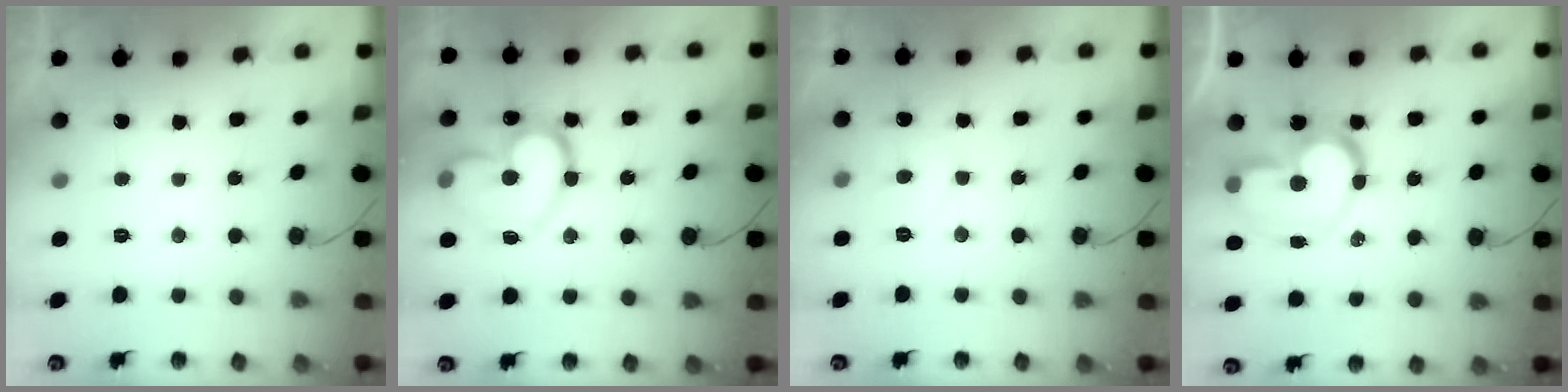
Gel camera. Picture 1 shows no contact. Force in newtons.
{"total": 18.9, "press": 18.9, "slide": 1.5}
{"total": 4.8, "press": 4.8, "slide": 0.5}
{"total": 16.2, "press": 16.1, "slide": 1.5}